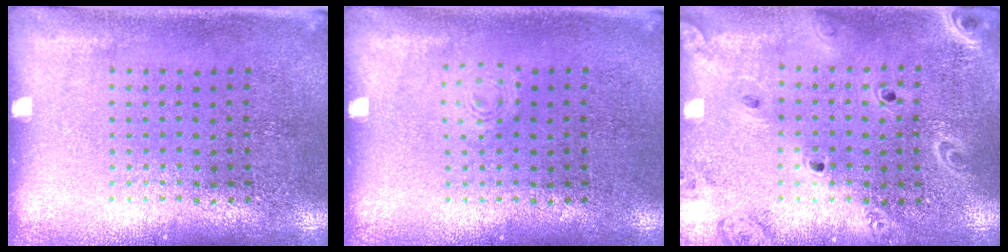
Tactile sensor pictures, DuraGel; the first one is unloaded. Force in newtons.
{"total": 0.6, "press": 0.6, "slide": 0.1}
{"total": 2.1, "press": 1.9, "slide": 0.8}